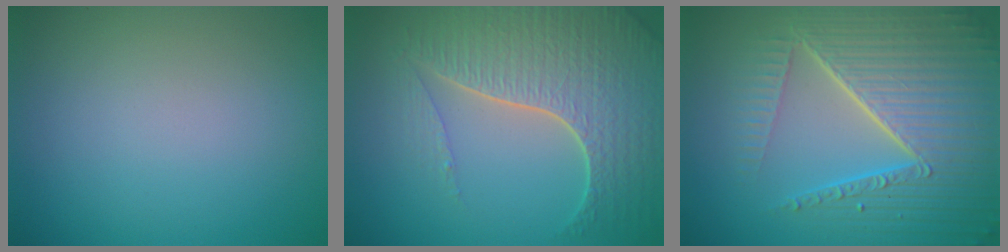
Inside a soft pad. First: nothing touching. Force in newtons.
{"total": 7.4, "press": 5.5, "slide": 5.0}
{"total": 9.6, "press": 6.2, "slide": 7.3}